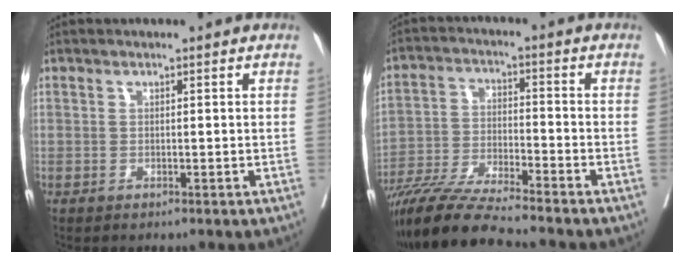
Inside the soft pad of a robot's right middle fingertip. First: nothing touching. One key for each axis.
{"total": 11.5, "fx": -10.3, "fy": -0.5, "fz": 5.0, "tx": -0.094, "ty": -0.024, "tz": -0.188}